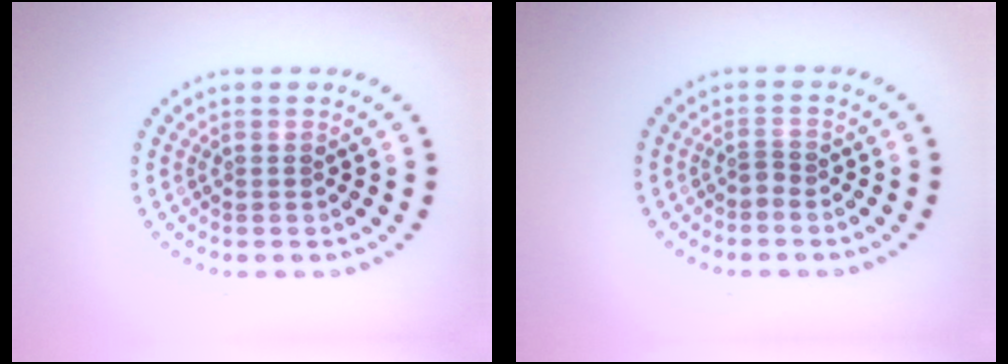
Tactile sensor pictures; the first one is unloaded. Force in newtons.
{"total": 0.7, "press": 0.3, "slide": 0.7}